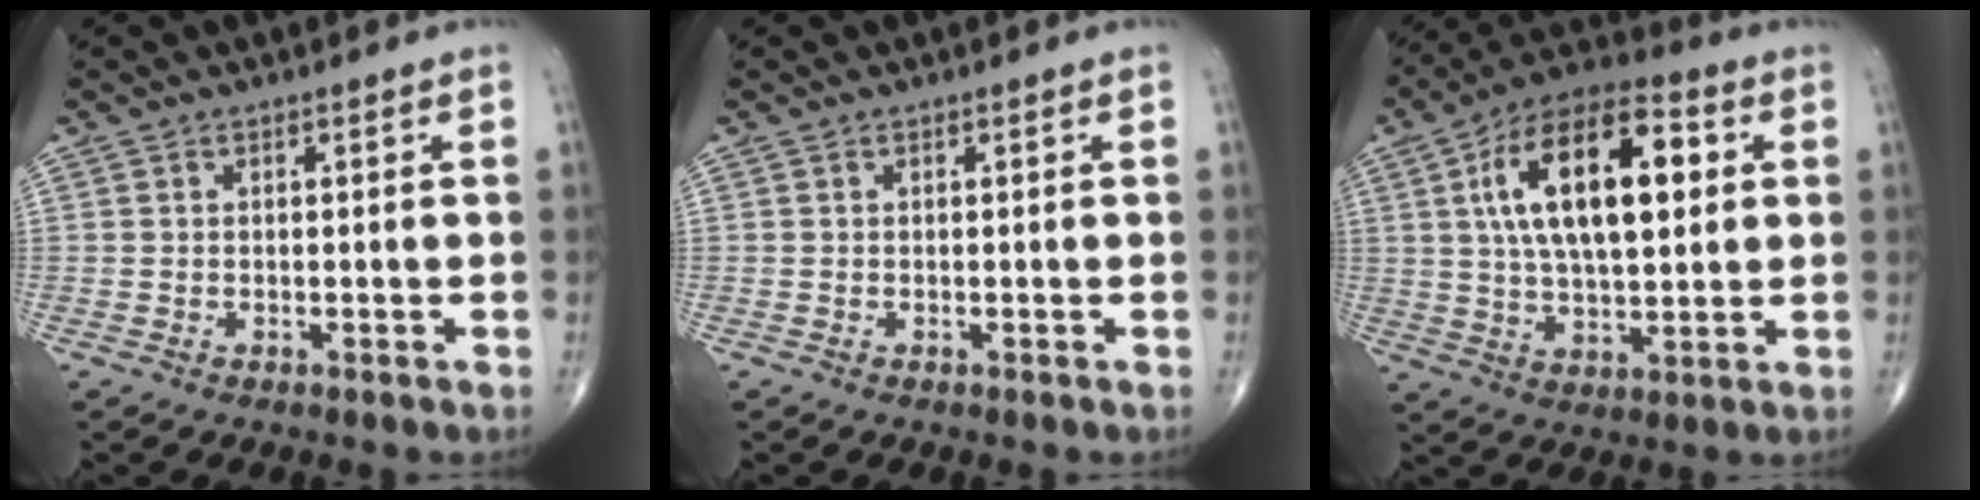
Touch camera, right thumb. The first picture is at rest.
{"total": 0.0}
{"total": 20.1, "force": [4.5, 9.5, 17.2], "torque": [-0.276, 0.013, 0.071]}